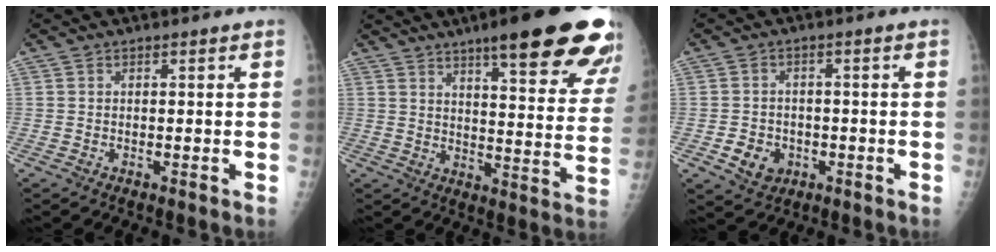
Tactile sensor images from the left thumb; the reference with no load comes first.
{"total": 24.3, "force": [16.2, 4.6, 17.6], "torque": [-0.206, -0.061, 0.207]}
{"total": 5.3, "force": [-1.8, 4.5, 2.3], "torque": [-0.023, 0.008, -0.021]}